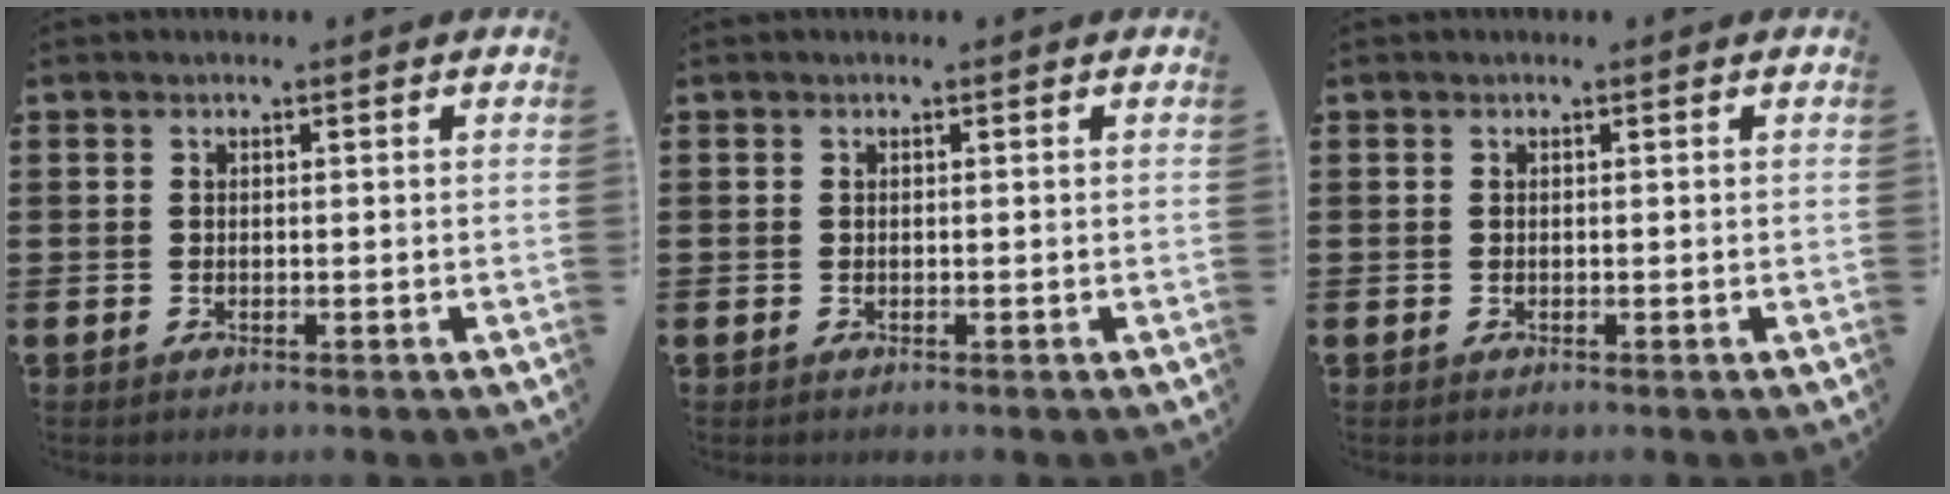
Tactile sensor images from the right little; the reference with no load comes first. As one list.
[{"total": 0.0}, {"total": 0.0}]